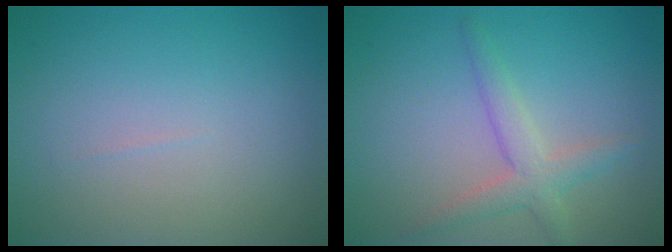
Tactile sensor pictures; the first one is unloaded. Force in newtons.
{"total": 2.8, "press": 2.7, "slide": 0.3}